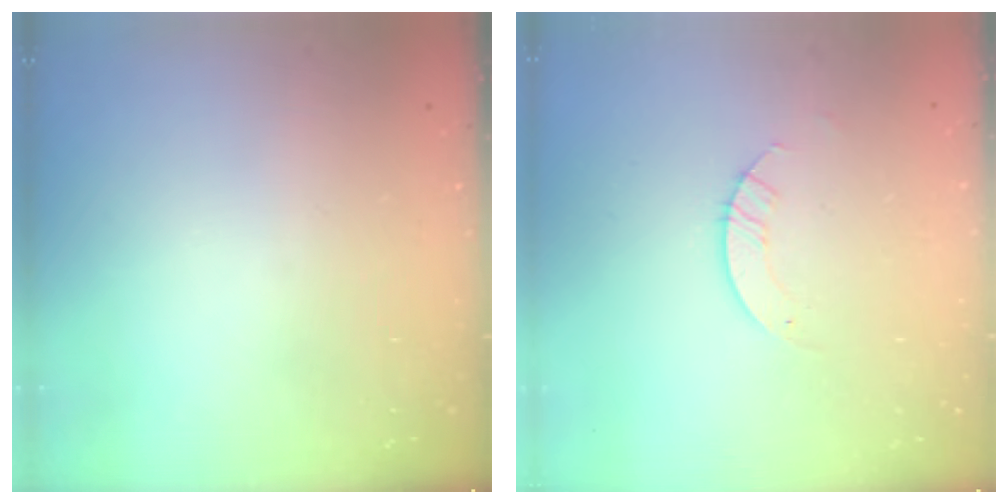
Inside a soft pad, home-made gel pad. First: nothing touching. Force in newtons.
{"total": 2.8, "press": 2.8, "slide": 0.2}